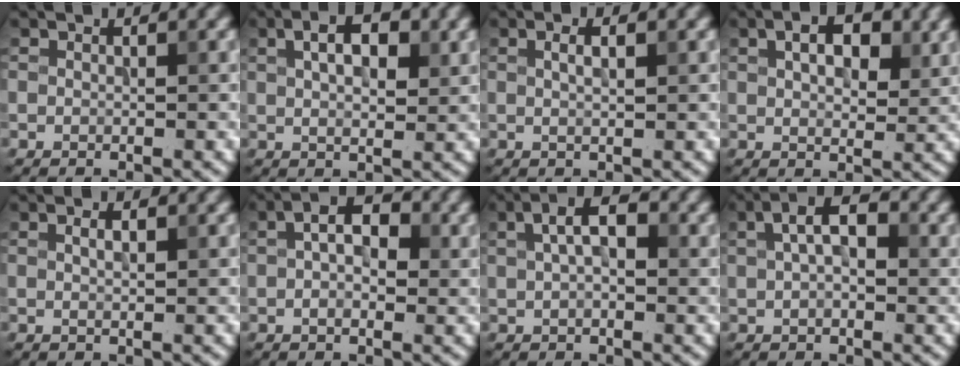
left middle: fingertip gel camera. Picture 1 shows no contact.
{"total": 4.8, "force": [1.6, 2.2, 4.0], "torque": [-0.061, 0.005, 0.023]}
{"total": 1.9, "force": [0.7, 0.6, 1.7], "torque": [-0.015, -0.006, 0.004]}
{"total": 4.4, "force": [1.6, 2.3, 3.4], "torque": [-0.050, 0.002, 0.027]}
{"total": 1.3, "force": [0.5, 0.3, 1.1], "torque": [-0.013, -0.006, 0.009]}
{"total": 4.7, "force": [0.8, 2.5, 3.9], "torque": [-0.052, 0.004, -0.001]}
{"total": 4.4, "force": [1.2, 2.3, 3.6], "torque": [-0.059, 0.010, 0.017]}
{"total": 4.9, "force": [1.3, 2.6, 4.0], "torque": [-0.064, 0.012, 0.013]}